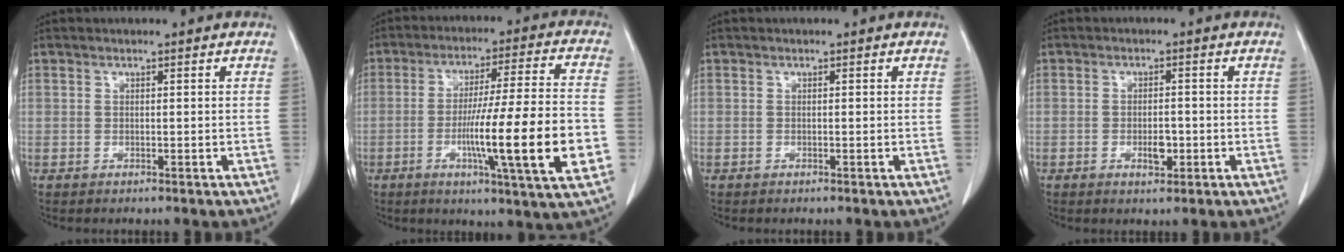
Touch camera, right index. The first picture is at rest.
{"total": 18.1, "force": [-4.5, -0.2, 17.5], "torque": [-0.252, -0.009, -0.071]}
{"total": 0.0}
{"total": 2.9, "force": [-0.9, 1.3, 2.4], "torque": [-0.039, 0.002, -0.009]}